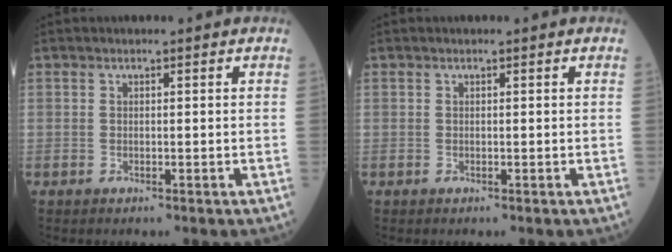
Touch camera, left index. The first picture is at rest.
{"total": 0.0}